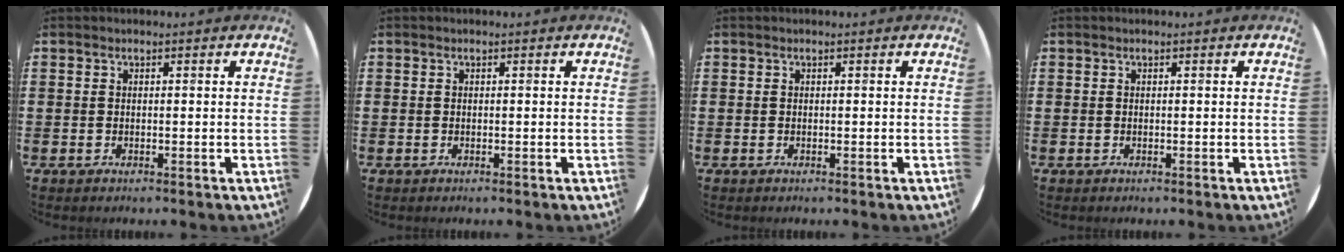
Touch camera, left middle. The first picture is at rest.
{"total": 0.0}
{"total": 0.0}
{"total": 0.0}